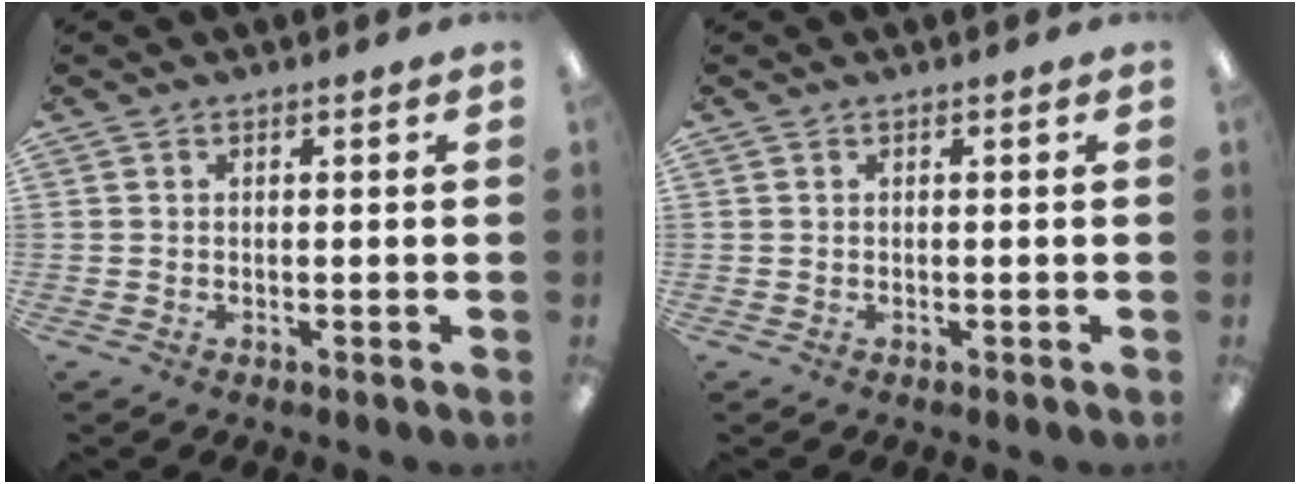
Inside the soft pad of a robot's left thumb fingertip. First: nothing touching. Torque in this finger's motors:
{"motor_torque": [0.00, 0.00, 0.09, -0.09, 0.00]}